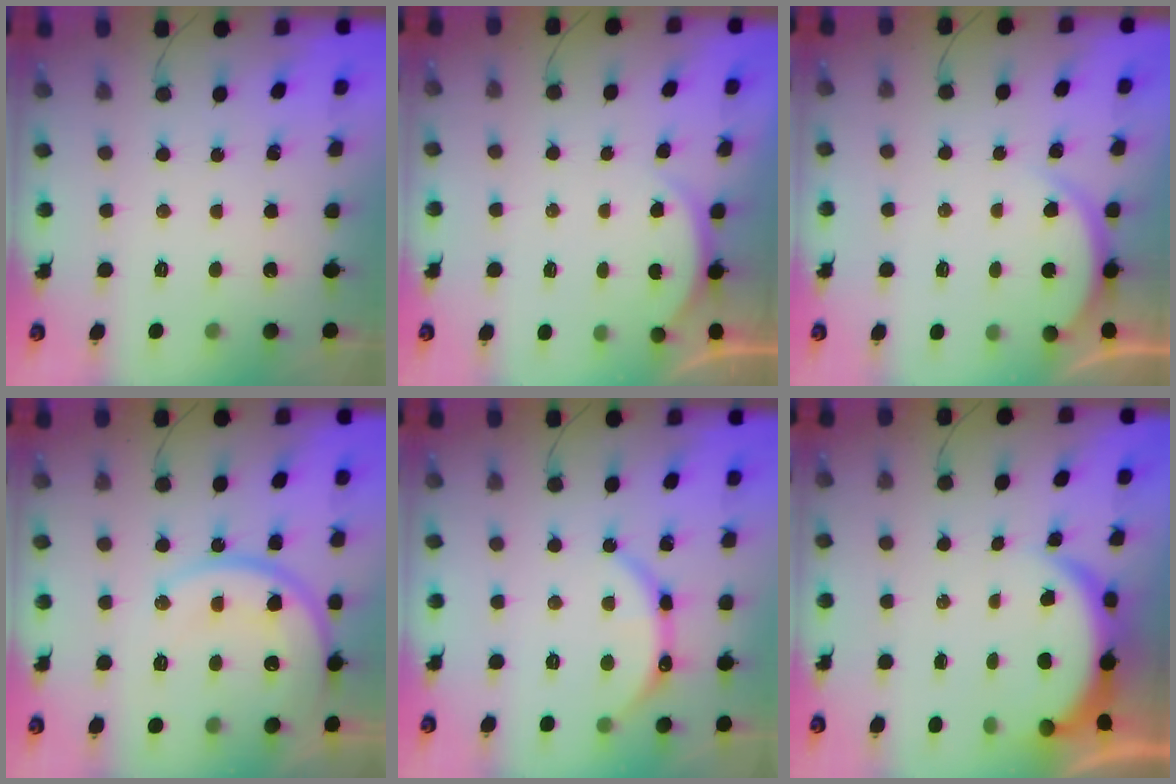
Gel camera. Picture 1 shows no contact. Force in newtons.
{"total": 2.4, "press": 2.4, "slide": 0.6}
{"total": 3.3, "press": 3.3, "slide": 0.4}
{"total": 15.9, "press": 15.9, "slide": 1.2}
{"total": 5.2, "press": 5.0, "slide": 1.3}
{"total": 5.8, "press": 5.7, "slide": 0.8}